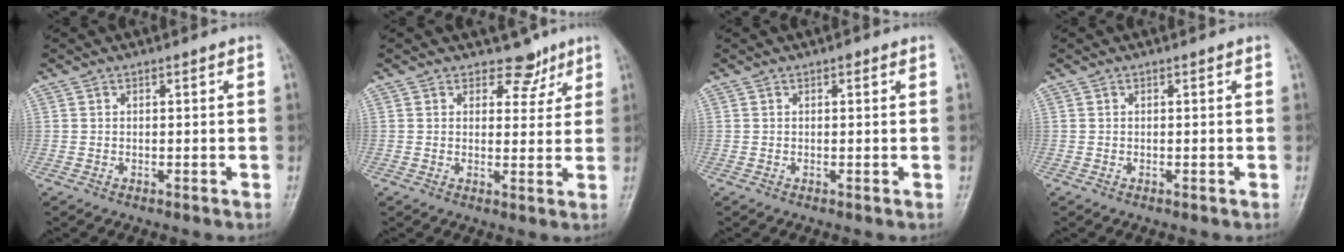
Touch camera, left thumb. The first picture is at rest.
{"total": 4.4, "force": [3.3, 2.8, 0.7], "torque": [0.022, -0.020, 0.045]}
{"total": 0.8, "force": [0.4, 0.4, 0.6], "torque": [-0.005, 0.001, 0.002]}
{"total": 0.0}